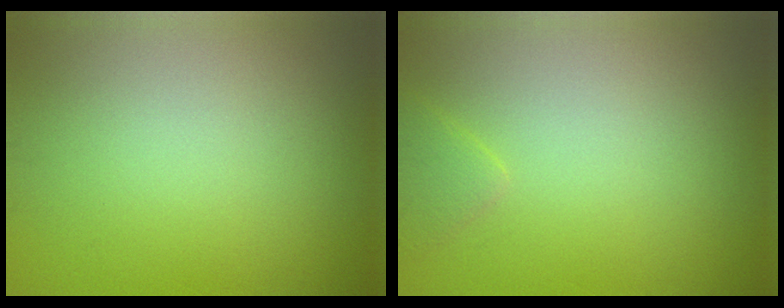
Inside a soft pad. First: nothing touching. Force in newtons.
{"total": 1.4, "press": 1.4, "slide": 0.2}